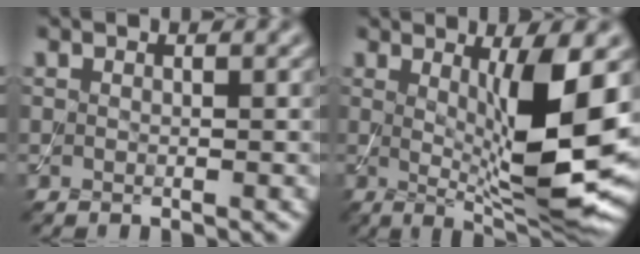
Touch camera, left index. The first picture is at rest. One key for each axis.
{"total": 9.2, "fx": 0.9, "fy": 1.9, "fz": 9.0, "tx": -0.137, "ty": -0.020, "tz": 0.024}